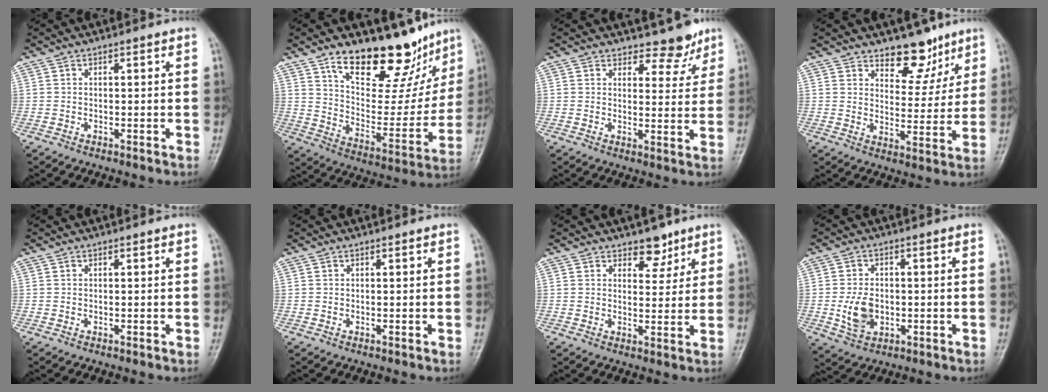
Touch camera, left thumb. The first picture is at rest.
{"total": 20.1, "force": [14.9, 8.9, 10.2], "torque": [-0.083, -0.090, 0.237]}
{"total": 5.2, "force": [4.5, 2.4, 1.1], "torque": [0.009, -0.039, 0.060]}
{"total": 8.7, "force": [6.5, 4.6, 3.5], "torque": [-0.009, -0.046, 0.102]}
{"total": 0.0}
{"total": 0.0}
{"total": 4.4, "force": [3.2, 2.5, 1.7], "torque": [0.006, -0.021, 0.046]}
{"total": 6.7, "force": [-0.9, 4.7, 4.6], "torque": [-0.073, -0.001, -0.012]}